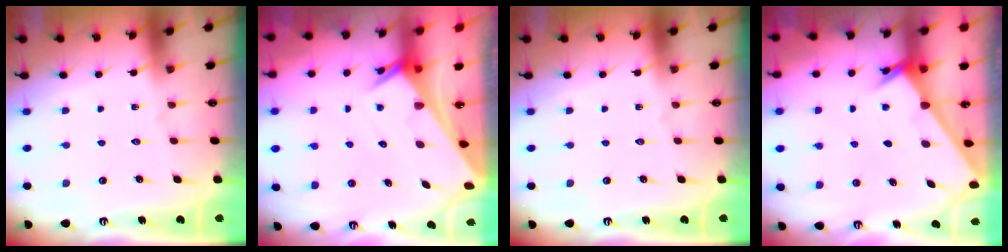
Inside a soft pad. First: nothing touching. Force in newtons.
{"total": 3.1, "press": 3.1, "slide": 0.1}
{"total": 0.0}
{"total": 2.3, "press": 2.3, "slide": 0.3}